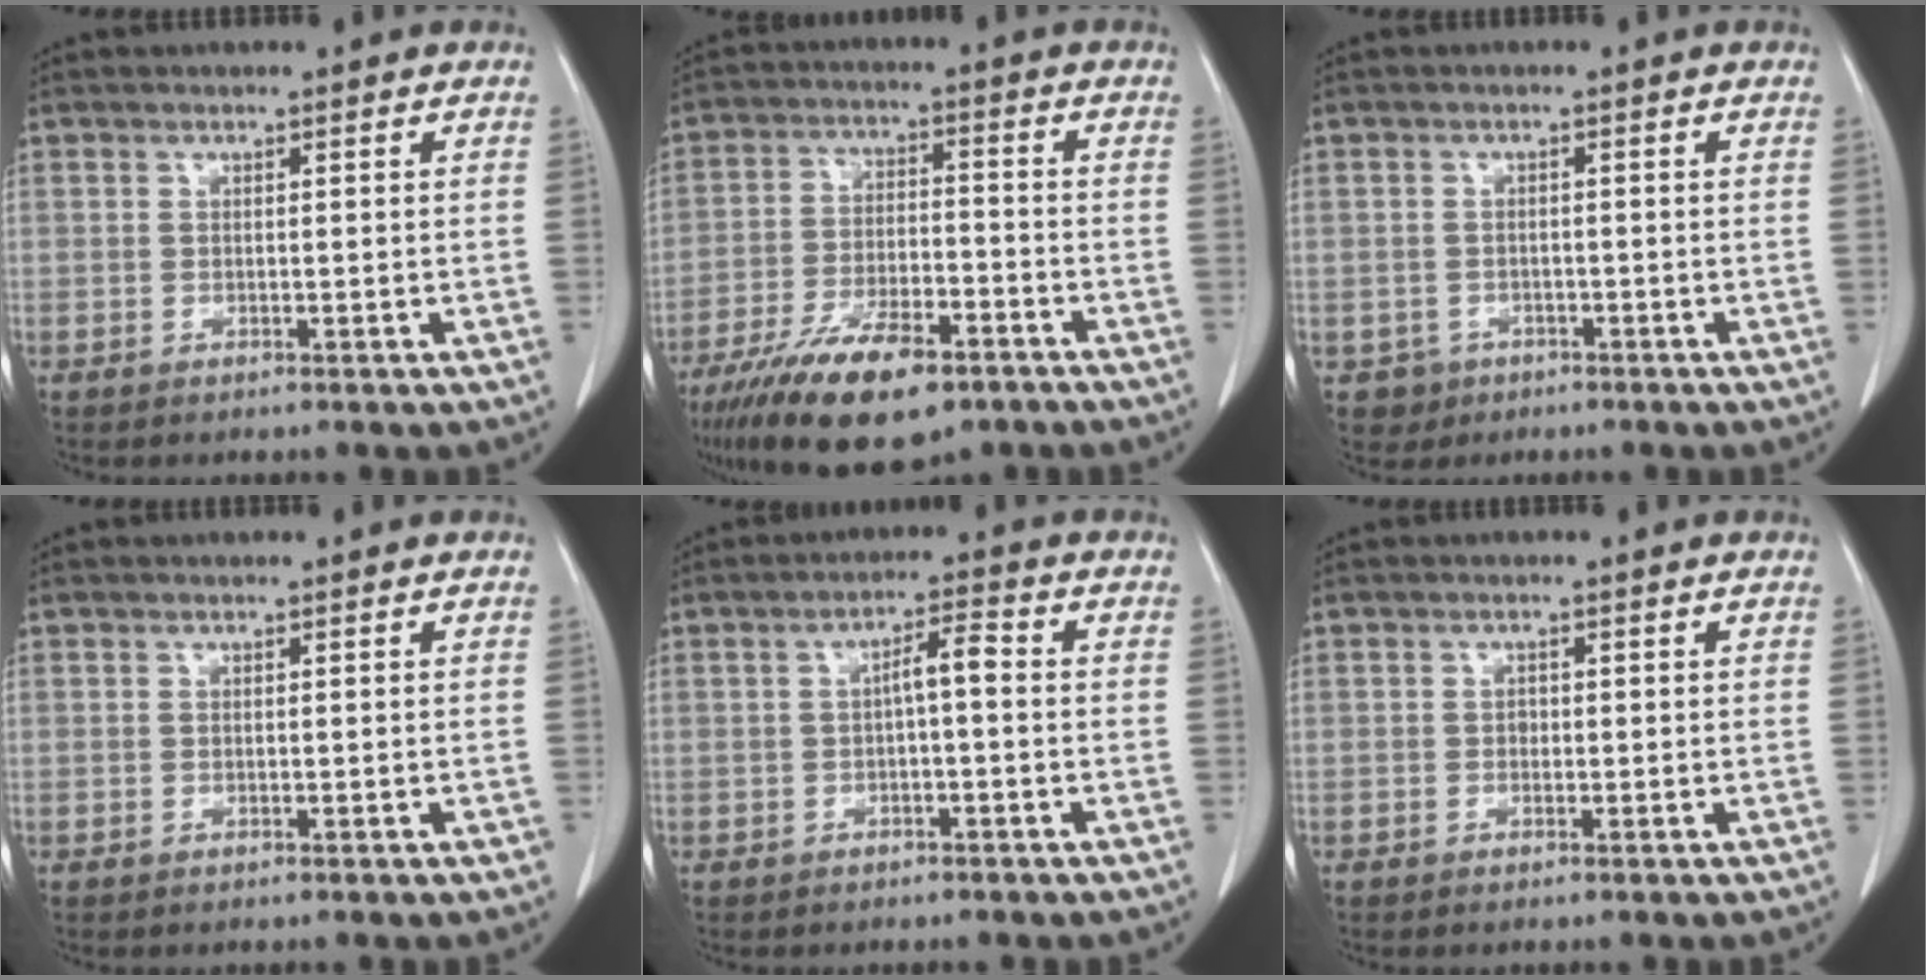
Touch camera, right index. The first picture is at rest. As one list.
[{"total": 14.4, "force": [-9.4, 4.8, 9.8], "torque": [-0.183, -0.018, -0.163]}, {"total": 2.3, "force": [-0.8, 2.1, 0.2], "torque": [0.003, 0.007, -0.009]}, {"total": 0.0}, {"total": 3.5, "force": [-0.2, 0.7, 3.5], "torque": [-0.057, 0.014, -0.003]}, {"total": 0.7, "force": [-0.1, 0.6, 0.4], "torque": [0.000, 0.004, -0.002]}]